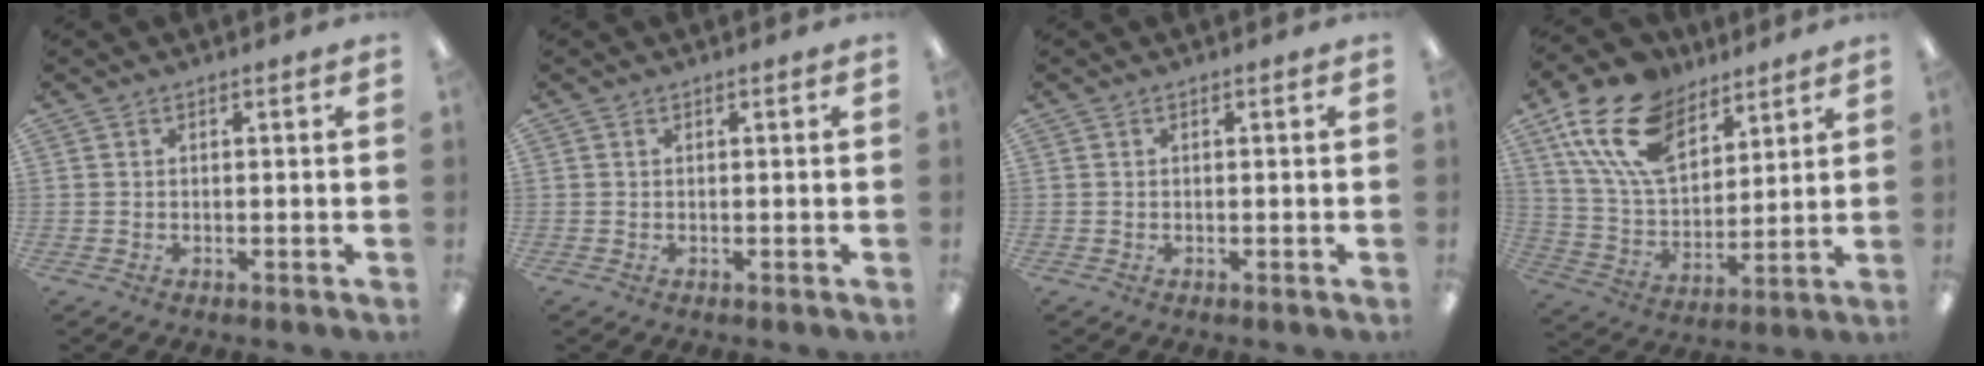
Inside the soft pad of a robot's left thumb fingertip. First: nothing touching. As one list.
[{"total": 0.0}, {"total": 0.0}, {"total": 18.5, "force": [10.7, 11.0, 10.4], "torque": [-0.218, -0.036, 0.199]}]